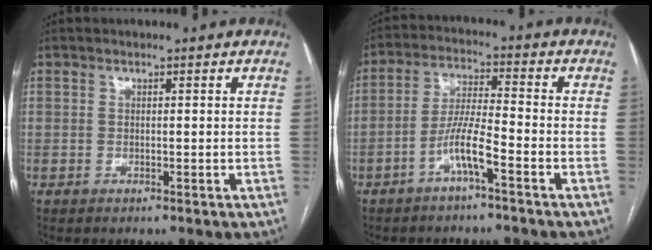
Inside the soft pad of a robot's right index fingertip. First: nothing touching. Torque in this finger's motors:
{"motor_torque": [0.89, -0.84, 0.63, 0.16]}